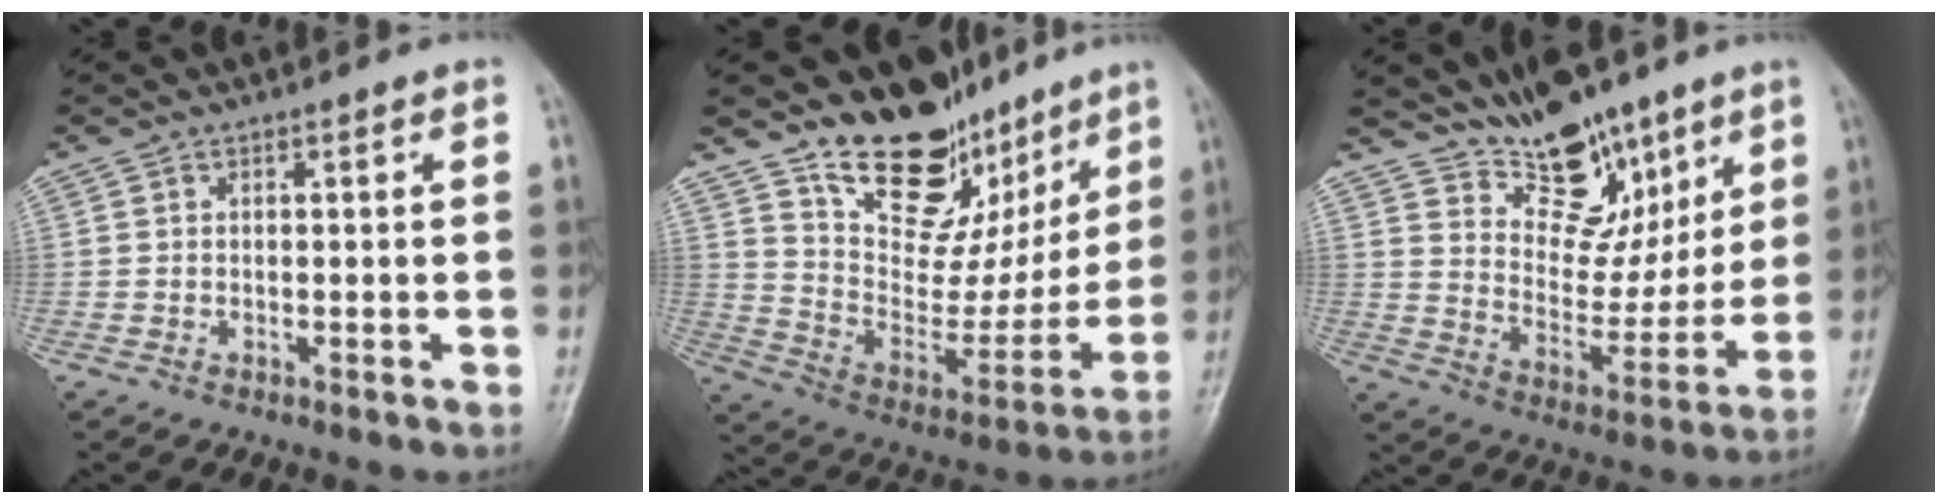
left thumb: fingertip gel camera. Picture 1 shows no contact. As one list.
[{"total": 20.8, "force": [14.6, 11.0, 9.9], "torque": [-0.079, -0.086, 0.240]}, {"total": 15.6, "force": [11.0, 8.0, 7.7], "torque": [-0.069, -0.068, 0.190]}]